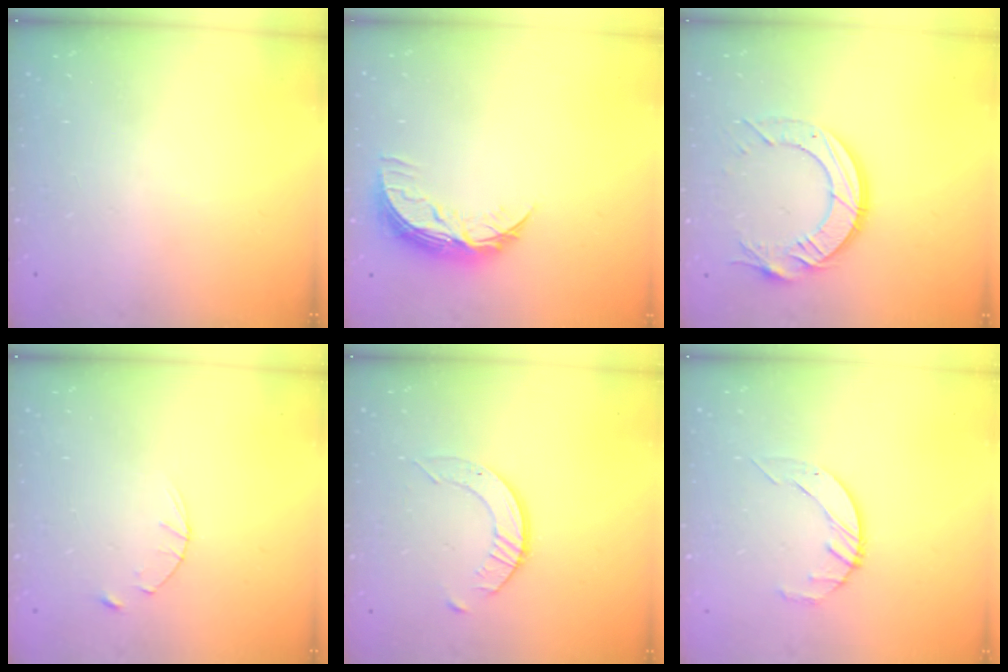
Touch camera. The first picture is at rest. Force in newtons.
{"total": 9.0, "press": 9.0, "slide": 0.5}
{"total": 12.1, "press": 12.1, "slide": 1.0}
{"total": 2.8, "press": 2.8, "slide": 0.4}
{"total": 3.5, "press": 3.5, "slide": 0.3}
{"total": 3.4, "press": 3.3, "slide": 0.5}